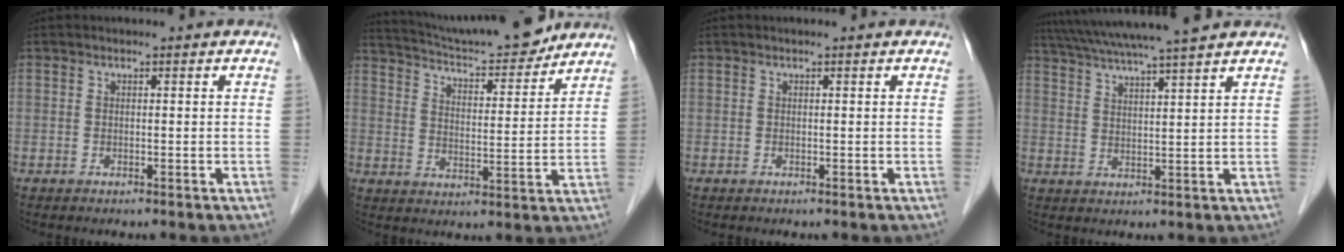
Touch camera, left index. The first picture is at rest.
{"total": 16.9, "force": [15.7, 1.7, 6.0], "torque": [-0.103, 0.002, 0.236]}
{"total": 0.5, "force": [0.5, 0.0, 0.2], "torque": [0.000, 0.002, 0.006]}
{"total": 14.4, "force": [12.5, -0.5, 7.0], "torque": [-0.131, 0.027, 0.186]}